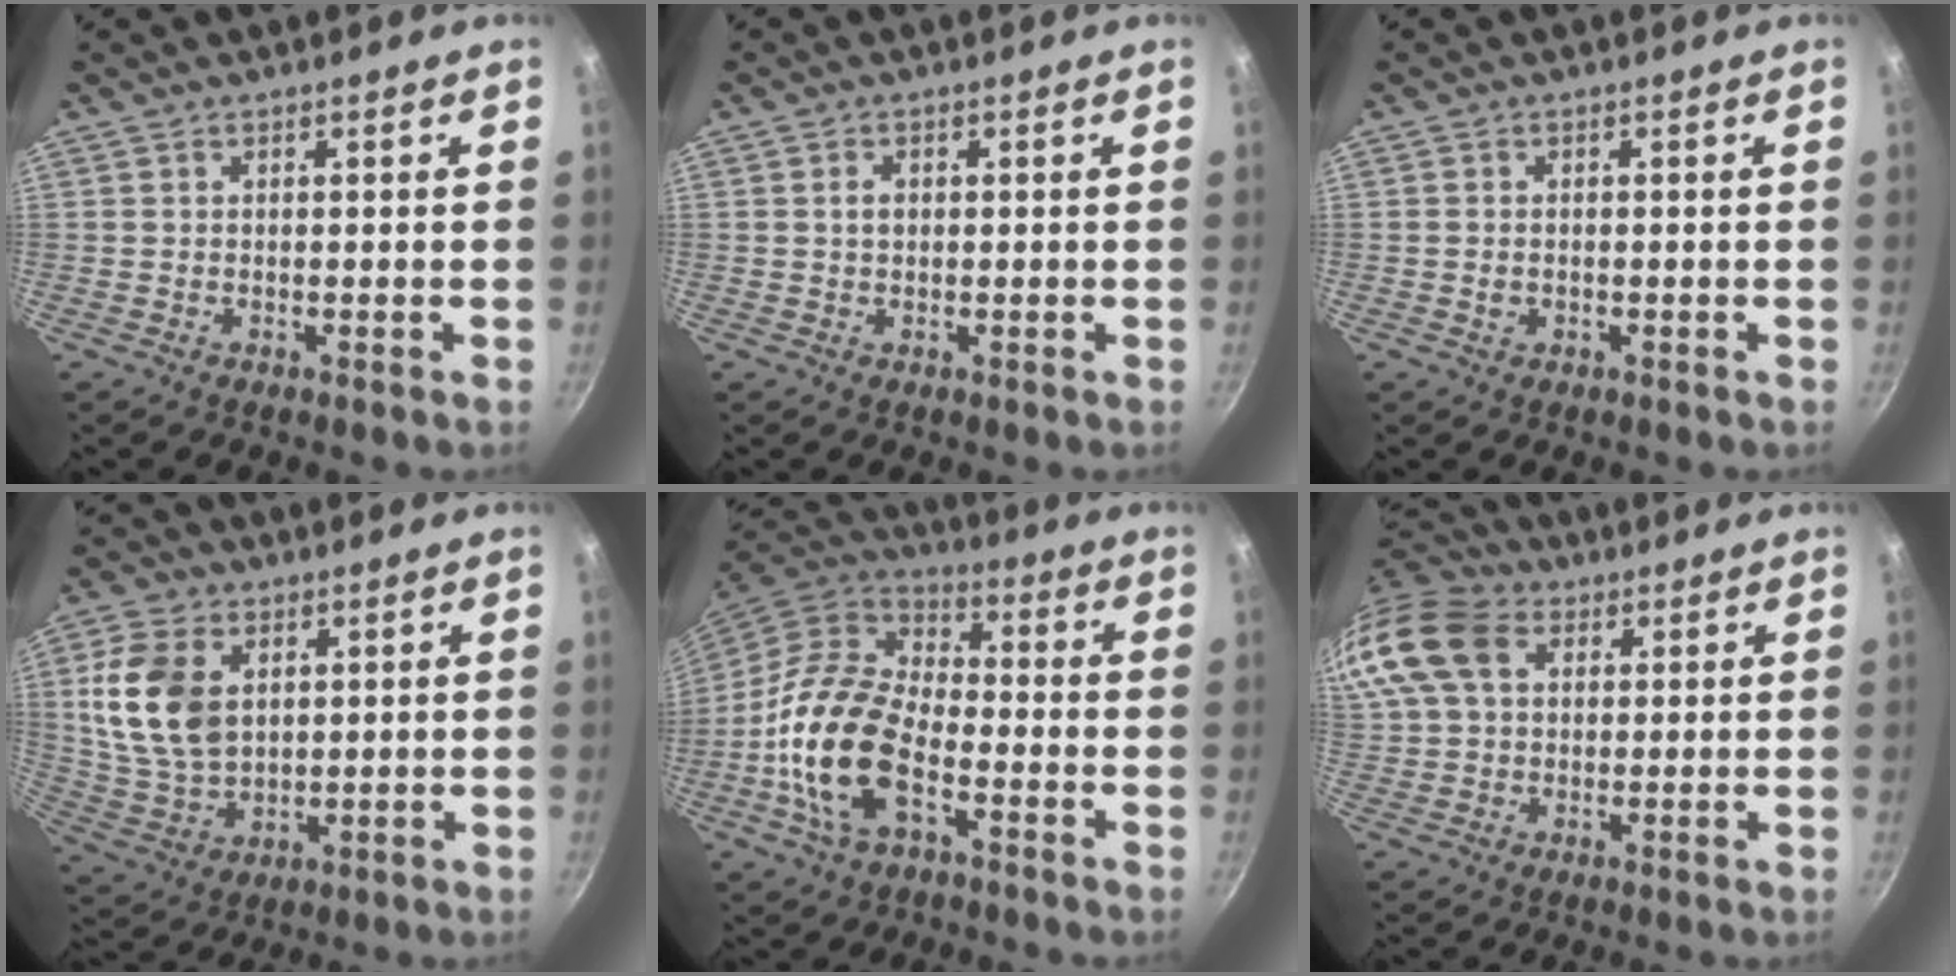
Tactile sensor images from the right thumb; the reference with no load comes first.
{"total": 1.7, "force": [0.2, 1.3, 1.1], "torque": [-0.016, 0.006, 0.005]}
{"total": 1.4, "force": [-0.3, 1.1, 0.8], "torque": [-0.015, 0.002, -0.006]}
{"total": 13.9, "force": [3.3, 9.5, 9.6], "torque": [-0.169, -0.011, 0.074]}
{"total": 18.4, "force": [-5.5, 10.1, 14.3], "torque": [-0.255, 0.033, -0.120]}
{"total": 16.4, "force": [5.0, 12.1, 9.9], "torque": [-0.214, 0.026, 0.078]}